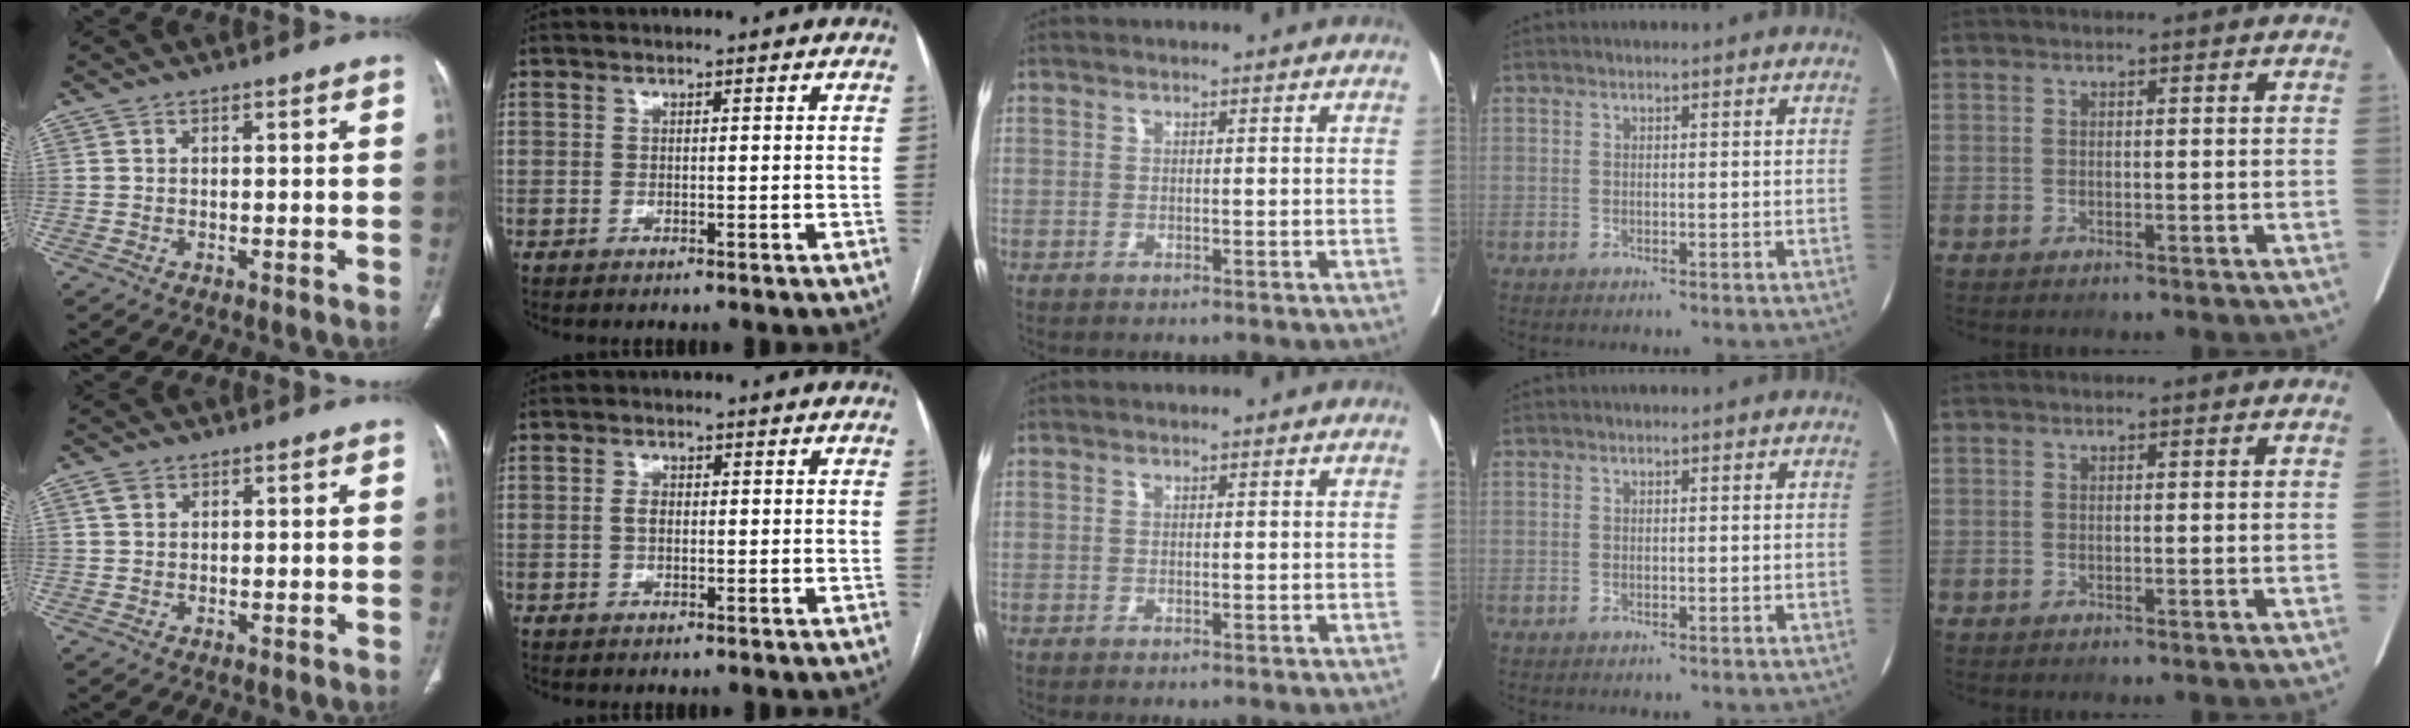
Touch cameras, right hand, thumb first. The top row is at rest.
{"thumb": {"total": 2.0, "force": [1.0, 1.4, 1.0], "torque": [-0.018, 0.002, 0.021]}, "index": {"total": 1.7, "force": [0.0, 1.0, 1.3], "torque": [-0.026, 0.003, -0.001]}}